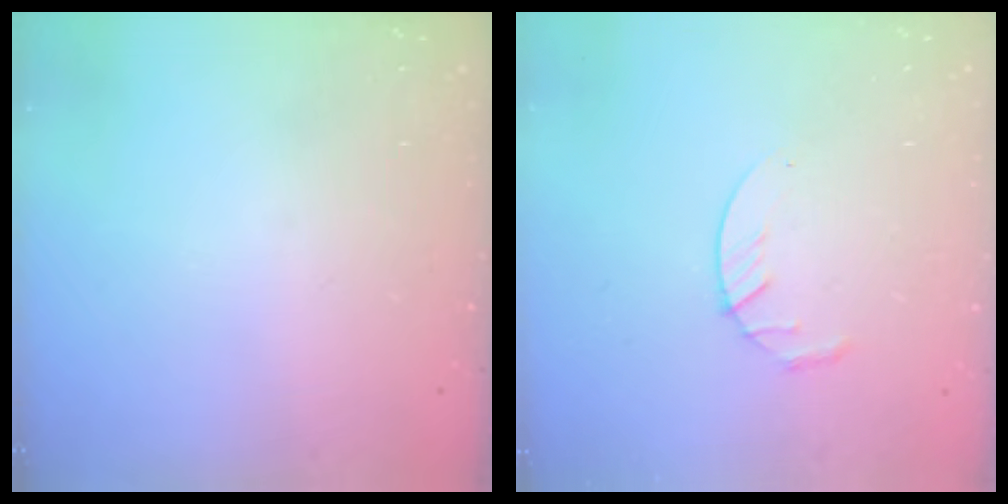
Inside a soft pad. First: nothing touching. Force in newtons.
{"total": 4.0, "press": 4.0, "slide": 0.6}